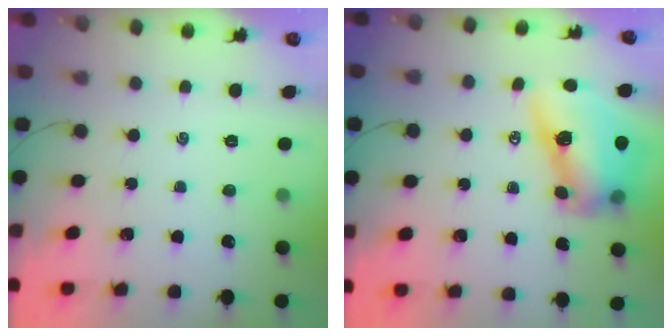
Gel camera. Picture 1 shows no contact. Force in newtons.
{"total": 13.1, "press": 12.8, "slide": 2.7}